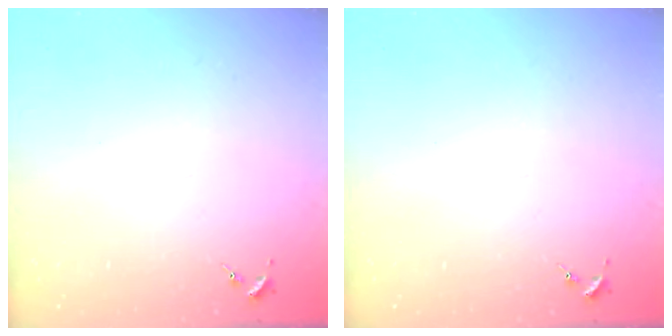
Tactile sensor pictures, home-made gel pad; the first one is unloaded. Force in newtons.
{"total": 0.0}